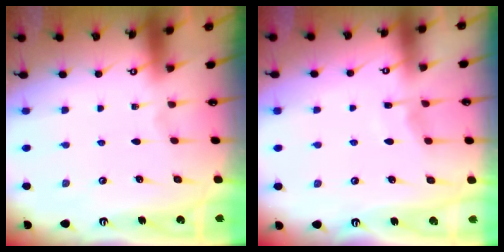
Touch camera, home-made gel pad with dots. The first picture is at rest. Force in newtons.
{"total": 3.5, "press": 3.4, "slide": 0.5}